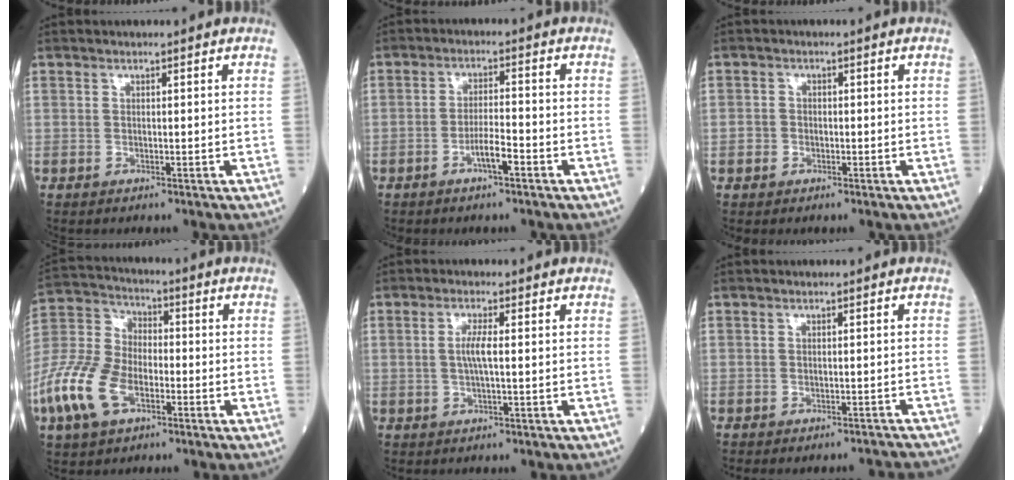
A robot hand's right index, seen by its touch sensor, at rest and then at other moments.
{"total": 3.9, "force": [-2.1, 0.5, 3.3], "torque": [-0.058, 0.003, -0.040]}
{"total": 1.6, "force": [-0.5, 1.4, 0.4], "torque": [-0.004, 0.007, -0.010]}
{"total": 13.9, "force": [-5.9, 7.9, 9.9], "torque": [-0.245, 0.005, -0.117]}
{"total": 2.8, "force": [0.0, 0.1, 2.8], "torque": [-0.058, -0.001, -0.001]}
{"total": 5.4, "force": [-5.2, 0.7, 1.1], "torque": [-0.007, -0.005, -0.058]}